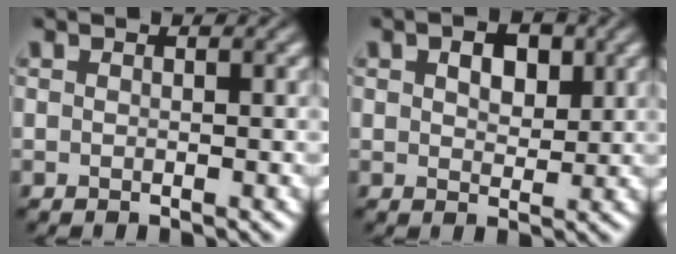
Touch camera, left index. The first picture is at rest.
{"total": 3.3, "force": [1.2, 2.0, 2.2], "torque": [-0.038, 0.003, 0.019]}